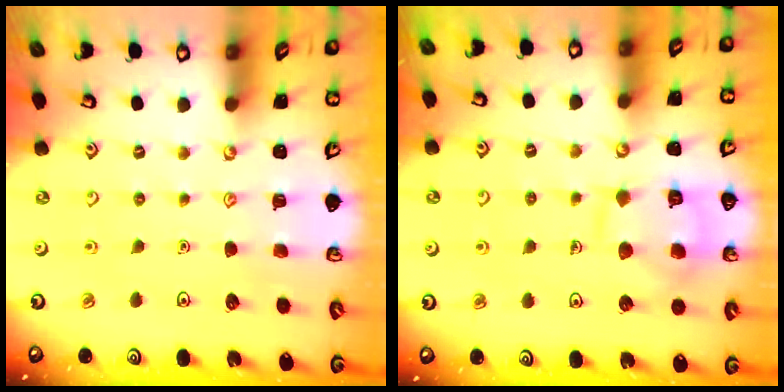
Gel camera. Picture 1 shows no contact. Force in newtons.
{"total": 10.6, "press": 10.6, "slide": 0.2}